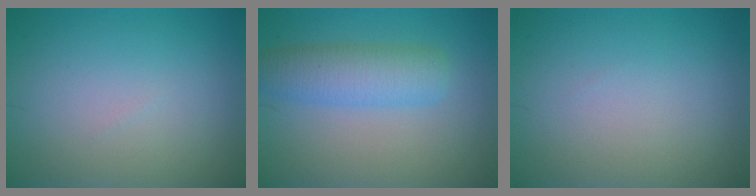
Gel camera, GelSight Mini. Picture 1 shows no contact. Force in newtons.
{"total": 4.6, "press": 4.6, "slide": 0.2}
{"total": 0.0}